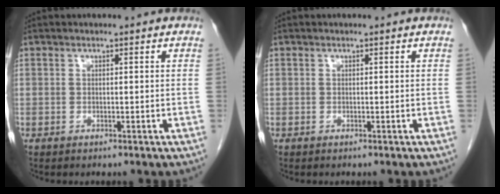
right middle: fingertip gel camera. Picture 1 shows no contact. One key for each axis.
{"total": 0.0}